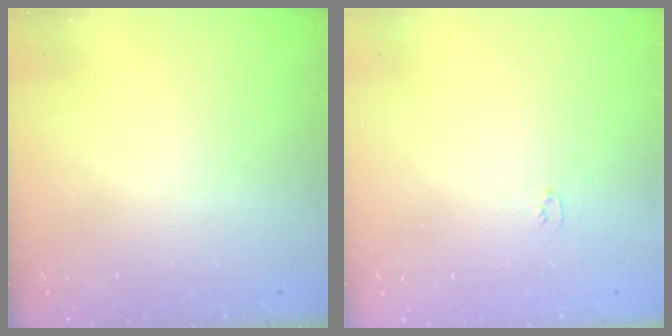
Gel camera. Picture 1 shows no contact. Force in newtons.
{"total": 2.0, "press": 2.0, "slide": 0.3}